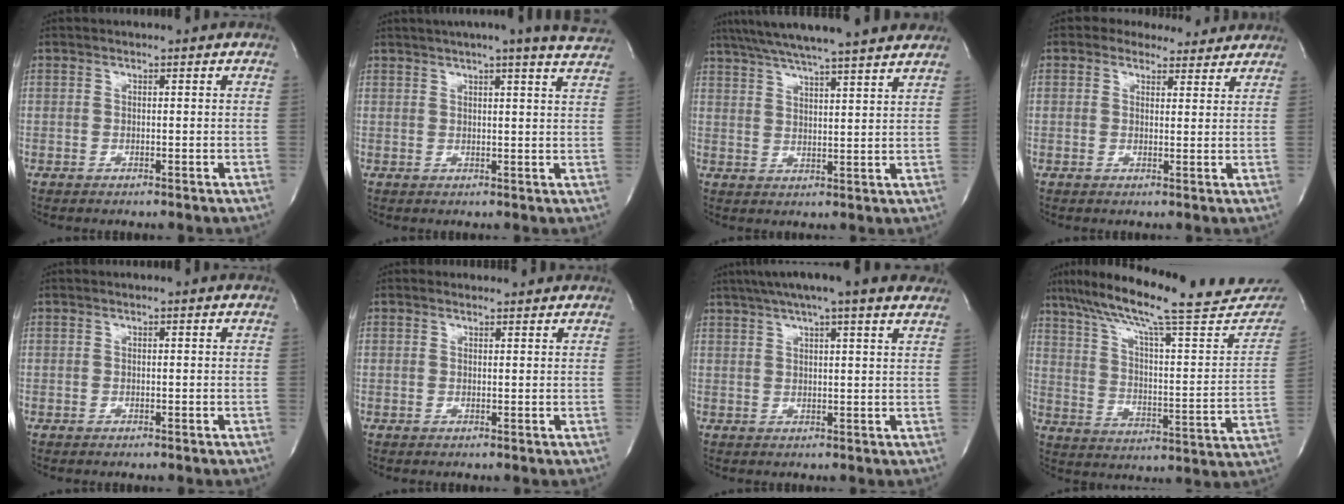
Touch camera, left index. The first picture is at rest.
{"total": 12.8, "force": [11.1, -0.6, 6.2], "torque": [-0.097, -0.012, 0.121]}
{"total": 19.9, "force": [17.2, 0.6, 9.9], "torque": [-0.172, 0.021, 0.237]}
{"total": 5.9, "force": [5.1, 2.7, 0.8], "torque": [-0.002, 0.007, 0.052]}
{"total": 0.0}
{"total": 1.0, "force": [0.9, 0.4, -0.2], "torque": [-0.011, 0.000, 0.007]}
{"total": 14.6, "force": [11.7, 1.1, 8.7], "torque": [-0.145, 0.039, 0.147]}
{"total": 28.1, "force": [23.9, 3.1, 14.4], "torque": [-0.233, -0.040, 0.321]}